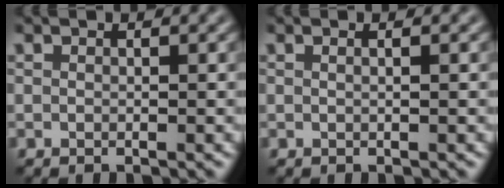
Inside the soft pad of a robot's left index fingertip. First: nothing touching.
{"total": 1.0, "force": [0.0, 0.5, 0.9], "torque": [0.005, 0.001, -0.011]}